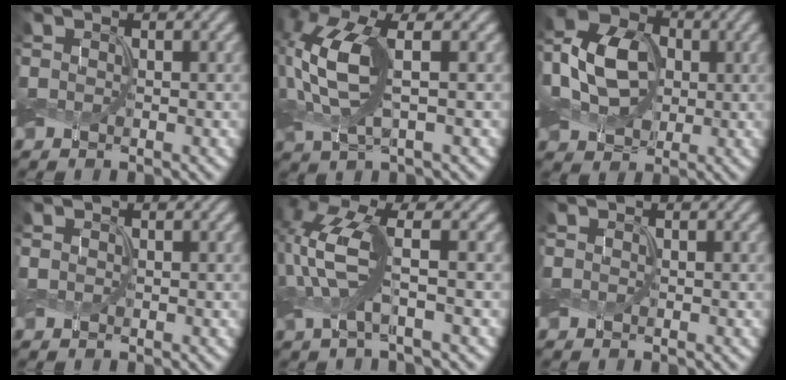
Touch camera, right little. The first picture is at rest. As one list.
[{"total": 7.4, "force": [0.3, 3.2, 6.7], "torque": [-0.171, 0.010, 0.006]}, {"total": 6.7, "force": [-1.1, 5.1, 4.2], "torque": [-0.098, 0.010, -0.026]}, {"total": 0.0}, {"total": 5.8, "force": [-0.4, 2.1, 5.4], "torque": [-0.144, 0.006, -0.008]}, {"total": 0.0}]